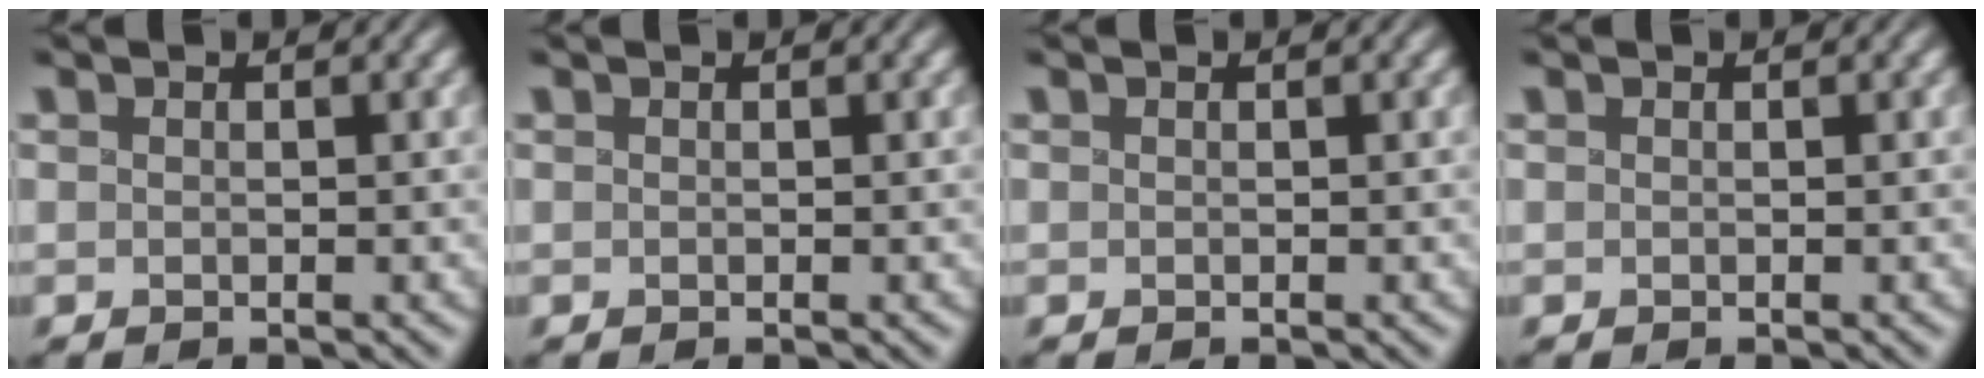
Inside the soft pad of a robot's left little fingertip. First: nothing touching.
{"total": 0.0}
{"total": 0.0}
{"total": 0.0}